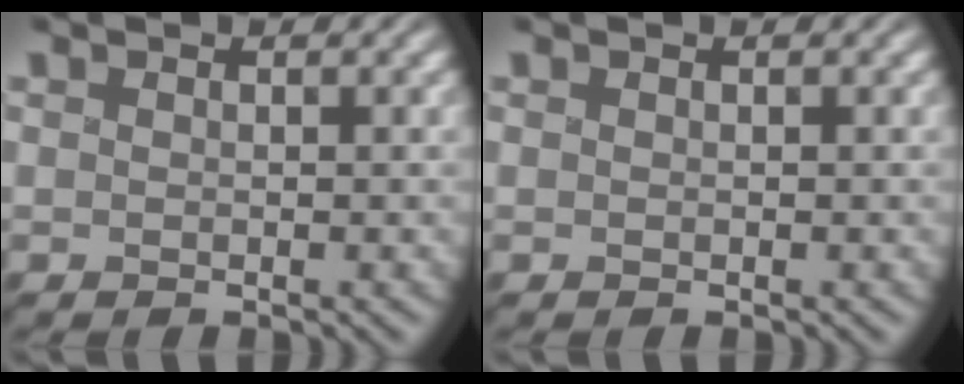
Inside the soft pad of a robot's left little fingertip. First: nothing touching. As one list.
[{"total": 0.0}]